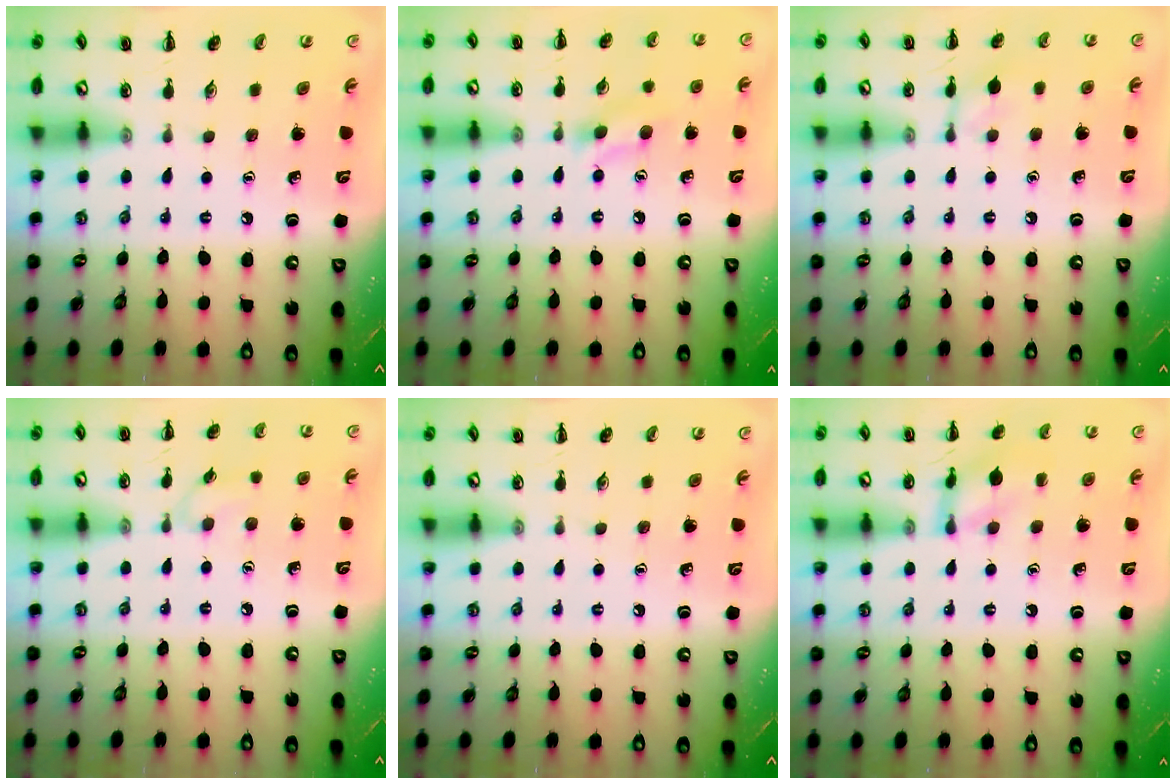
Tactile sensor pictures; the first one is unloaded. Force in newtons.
{"total": 6.2, "press": 5.9, "slide": 1.8}
{"total": 4.8, "press": 4.6, "slide": 1.2}
{"total": 4.9, "press": 4.5, "slide": 1.8}
{"total": 0.0}
{"total": 10.0, "press": 10.0, "slide": 0.6}